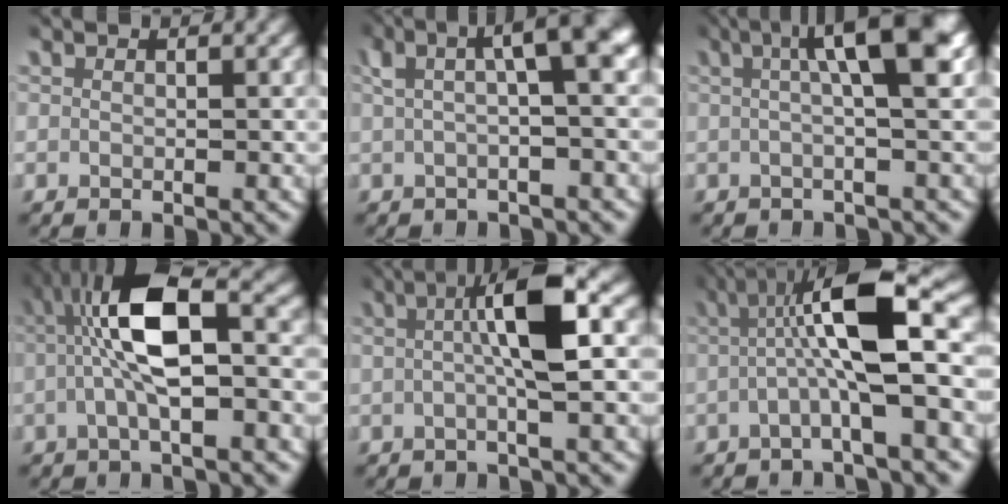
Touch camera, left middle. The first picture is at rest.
{"total": 7.8, "force": [2.1, 2.6, 7.0], "torque": [-0.090, 0.039, 0.019]}
{"total": 7.7, "force": [1.8, 1.7, 7.2], "torque": [-0.095, 0.028, 0.014]}
{"total": 7.6, "force": [0.0, 3.1, 7.0], "torque": [-0.136, 0.010, -0.005]}
{"total": 6.4, "force": [0.5, 0.9, 6.3], "torque": [-0.104, 0.023, -0.003]}
{"total": 9.1, "force": [0.8, 2.2, 8.8], "torque": [-0.144, 0.023, 0.008]}